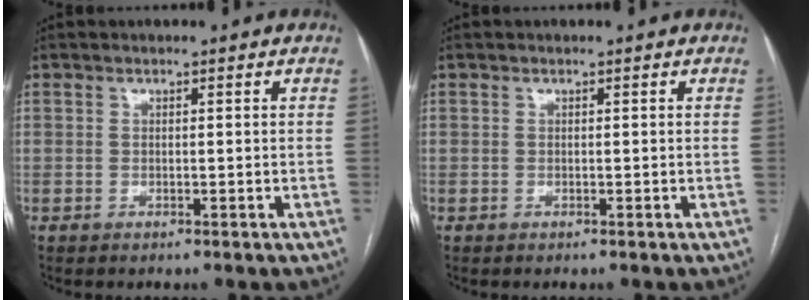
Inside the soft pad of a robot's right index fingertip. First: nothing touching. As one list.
[{"total": 0.0}]